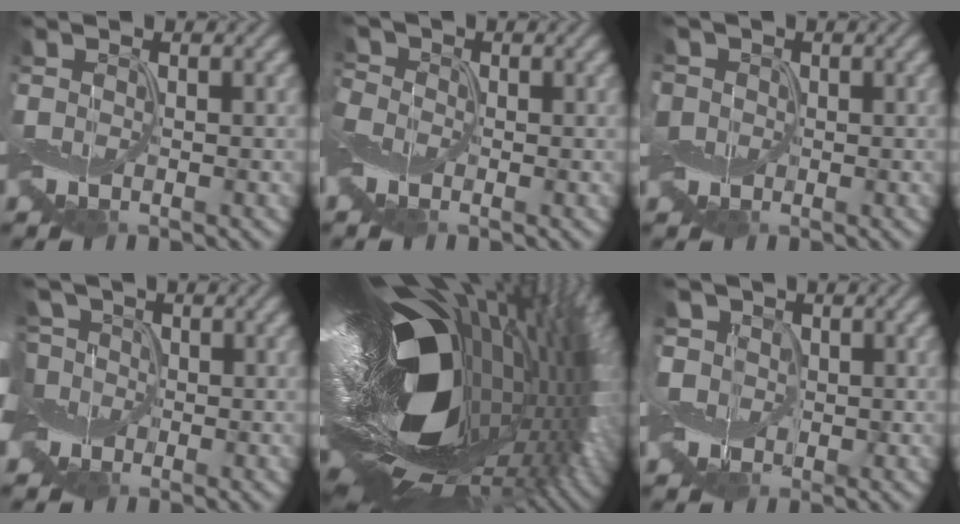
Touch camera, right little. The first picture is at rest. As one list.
[{"total": 2.9, "force": [-1.0, 2.3, 1.5], "torque": [-0.049, 0.003, -0.028]}, {"total": 2.0, "force": [0.0, 2.0, 0.2], "torque": [-0.013, 0.002, -0.006]}, {"total": 9.3, "force": [1.0, 7.1, 5.9], "torque": [-0.111, 0.023, -0.021]}, {"total": 21.8, "force": [0.8, 11.8, 18.4], "torque": [-0.307, -0.022, -0.014]}, {"total": 3.2, "force": [0.6, 3.0, 0.9], "torque": [-0.034, 0.007, -0.001]}]